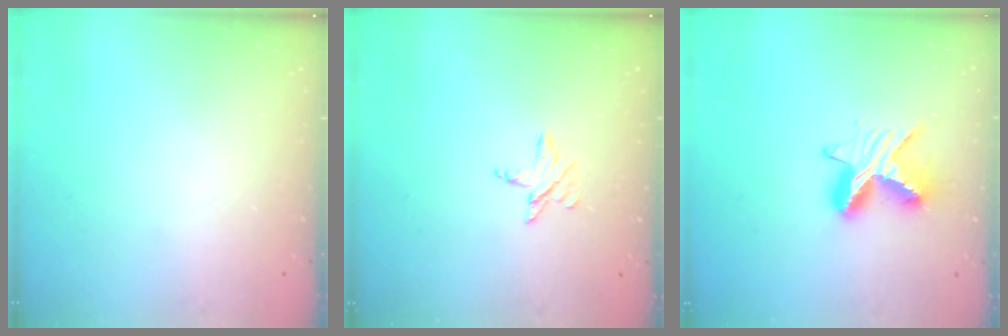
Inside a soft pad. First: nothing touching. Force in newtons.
{"total": 4.0, "press": 4.0, "slide": 0.3}
{"total": 9.7, "press": 9.7, "slide": 0.6}